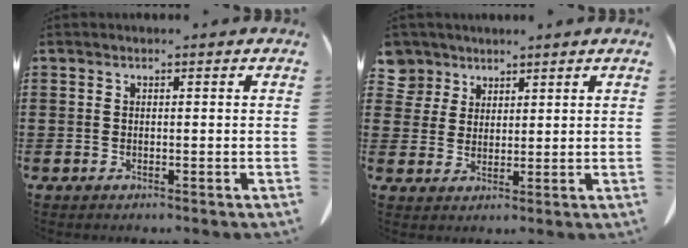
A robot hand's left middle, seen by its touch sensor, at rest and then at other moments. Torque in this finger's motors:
{"motor_torque": [0.98, 0.26, -0.12, -0.05]}